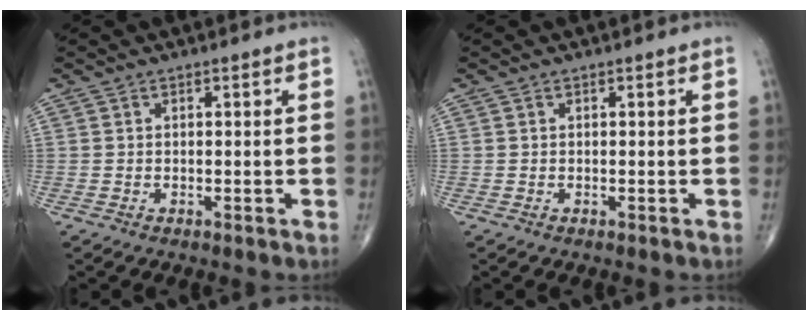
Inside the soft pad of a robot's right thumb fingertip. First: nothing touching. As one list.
[{"total": 0.0}]